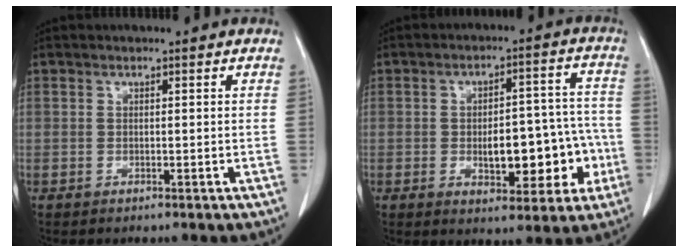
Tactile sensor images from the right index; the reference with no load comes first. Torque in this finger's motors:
{"motor_torque": [0.56, 0.08, 0.47, 0.07]}